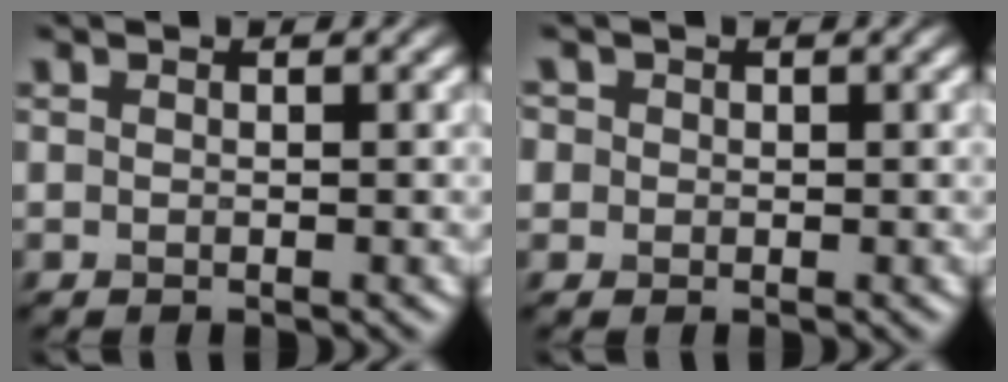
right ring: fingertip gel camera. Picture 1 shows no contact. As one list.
[{"total": 2.1, "force": [0.7, 1.8, 0.8], "torque": [-0.013, 0.009, 0.004]}]